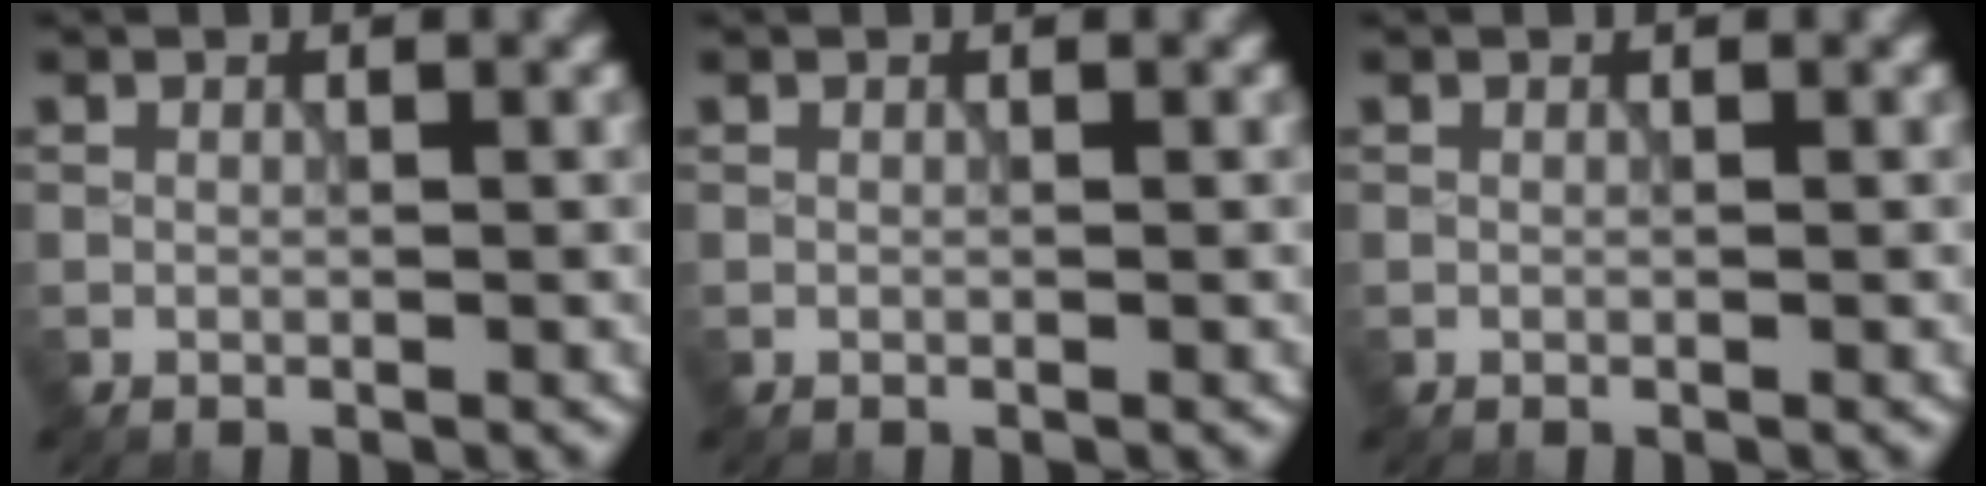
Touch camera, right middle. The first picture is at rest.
{"total": 0.0}
{"total": 0.0}